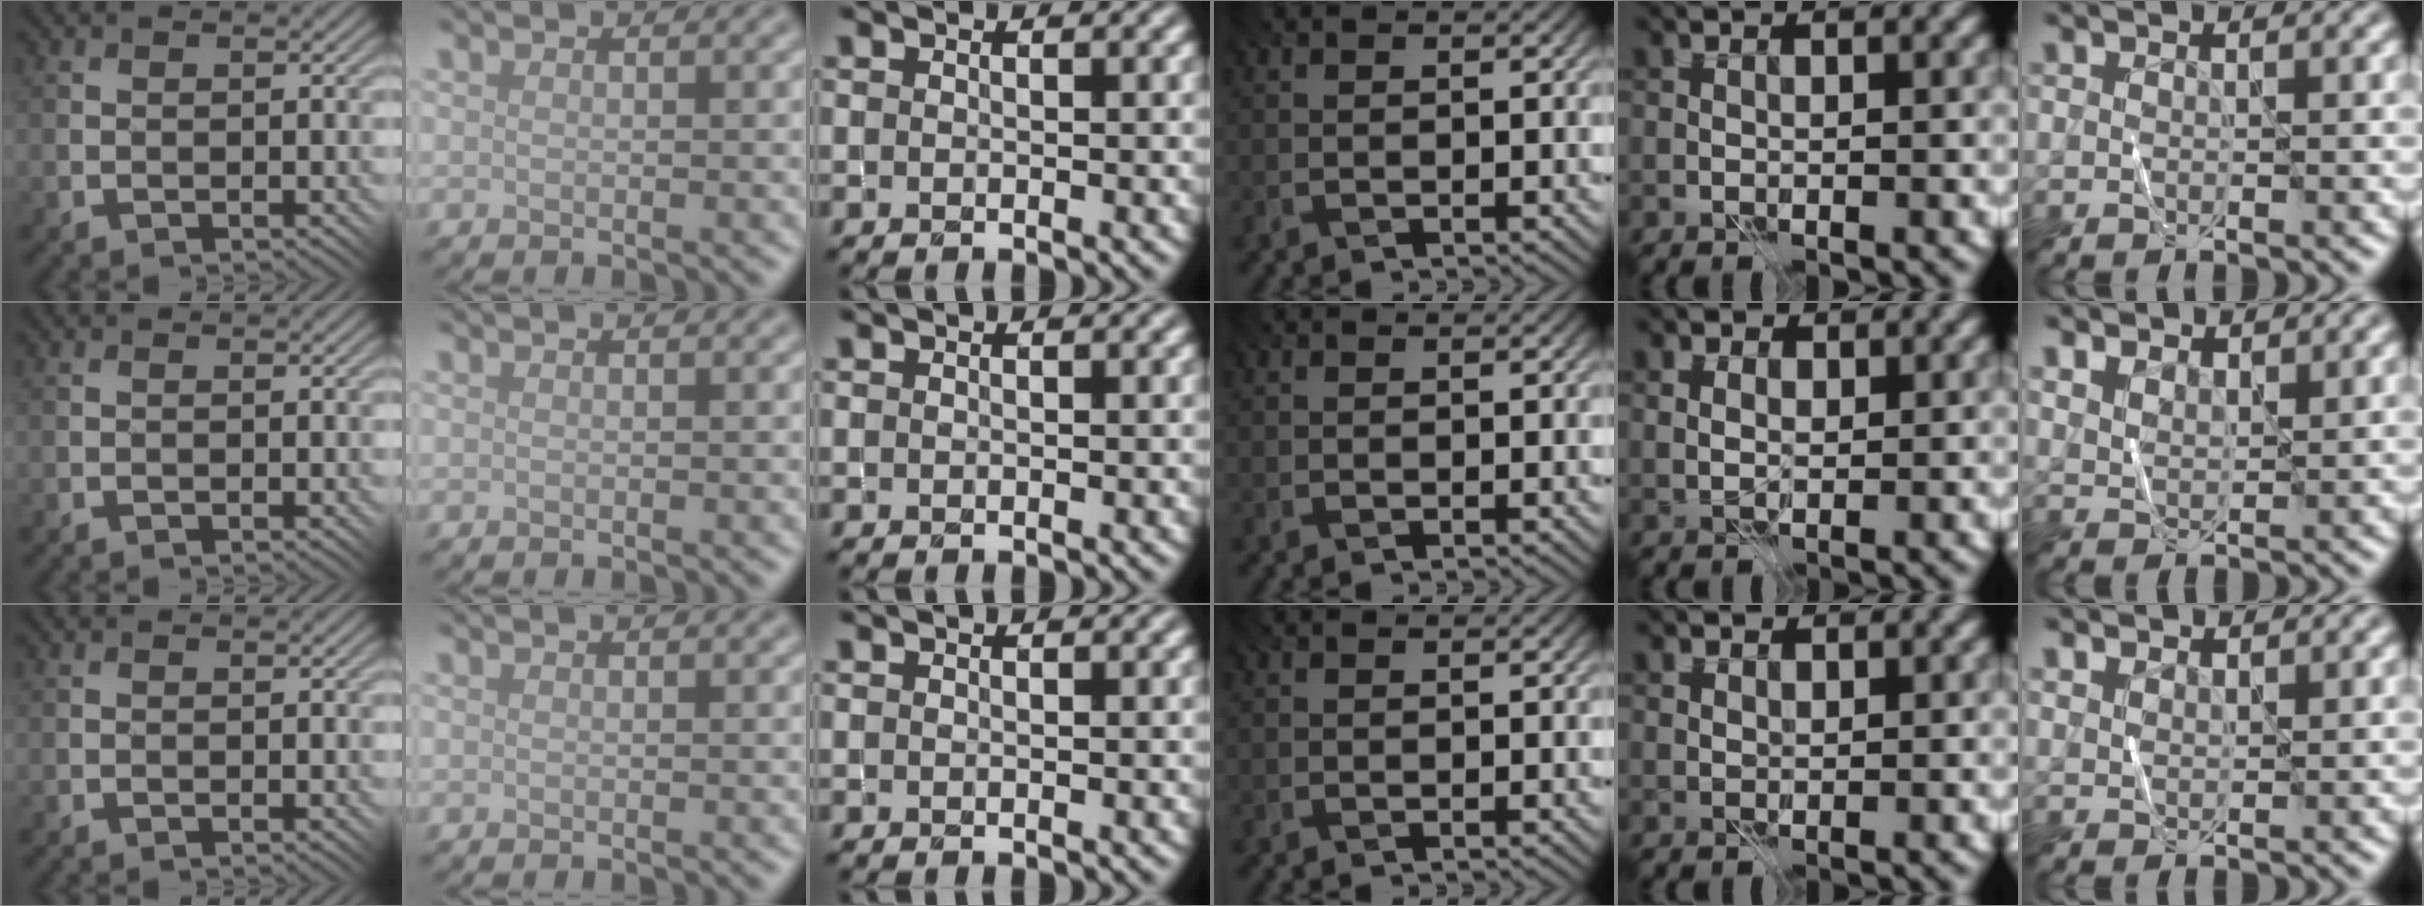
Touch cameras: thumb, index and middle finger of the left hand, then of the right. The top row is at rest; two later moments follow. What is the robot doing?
{"motion": "fold", "object": "shorts"}